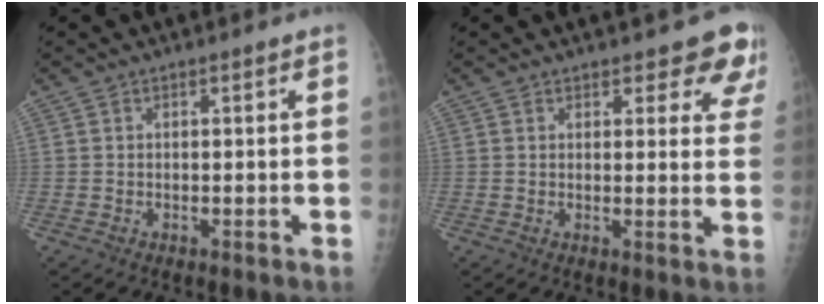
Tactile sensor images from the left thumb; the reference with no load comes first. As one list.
[{"total": 6.2, "force": [5.2, 2.7, 2.0], "torque": [0.022, -0.025, 0.045]}]